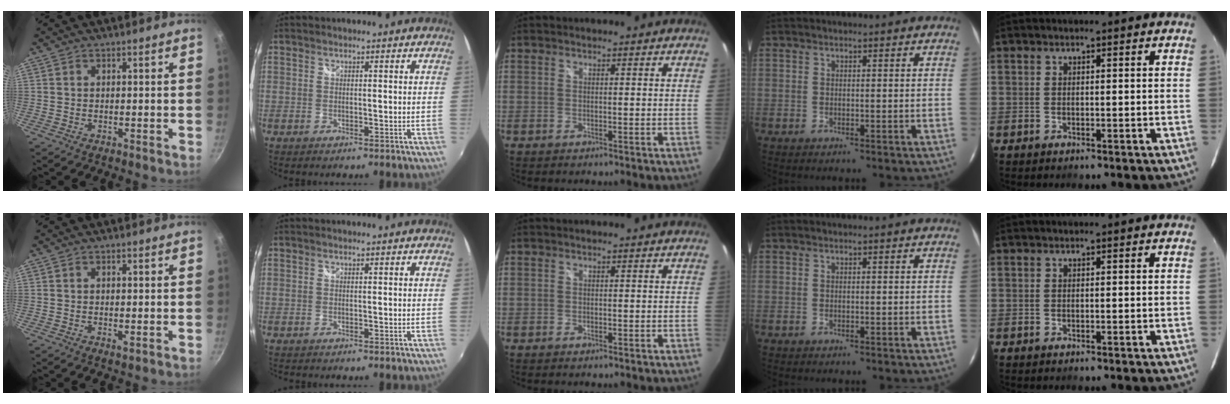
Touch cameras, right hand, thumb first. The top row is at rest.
{"thumb": {"total": 1.3, "force": [0.2, 0.6, 1.1], "torque": [-0.017, -0.001, 0.002]}}